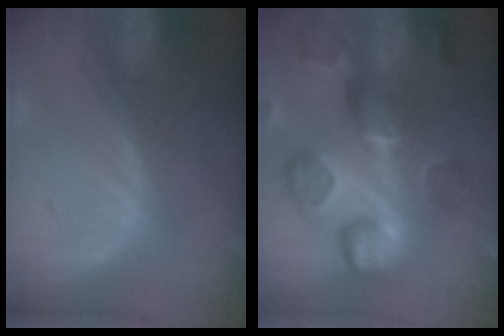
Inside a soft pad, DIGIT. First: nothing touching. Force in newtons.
{"total": 12.4, "press": 11.1, "slide": 5.6}